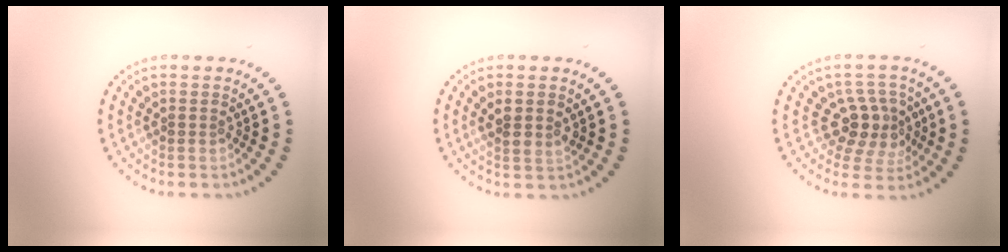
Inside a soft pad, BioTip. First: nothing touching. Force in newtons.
{"total": 2.0, "press": 1.8, "slide": 0.8}
{"total": 3.7, "press": 3.2, "slide": 1.8}